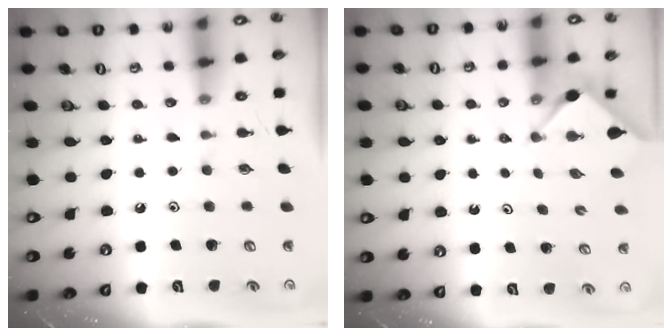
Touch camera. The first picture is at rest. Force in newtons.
{"total": 3.0, "press": 3.0, "slide": 0.3}